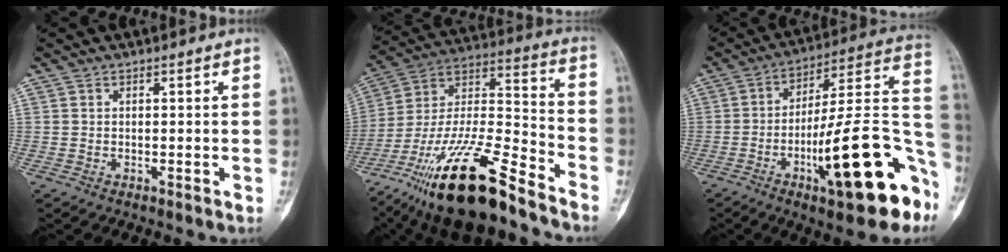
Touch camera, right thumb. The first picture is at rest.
{"total": 24.7, "force": [-17.3, 6.0, 16.6], "torque": [-0.326, 0.061, -0.309]}
{"total": 24.8, "force": [-9.7, 6.5, 21.9], "torque": [-0.265, 0.049, -0.140]}